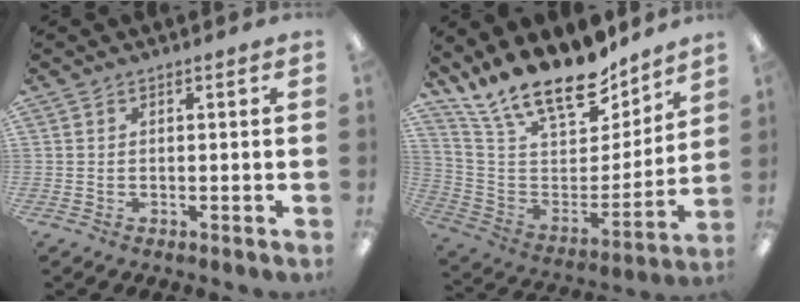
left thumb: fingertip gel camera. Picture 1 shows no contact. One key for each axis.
{"total": 20.5, "fx": 16.7, "fy": 7.1, "fz": 9.6, "tx": -0.186, "ty": -0.121, "tz": 0.300}